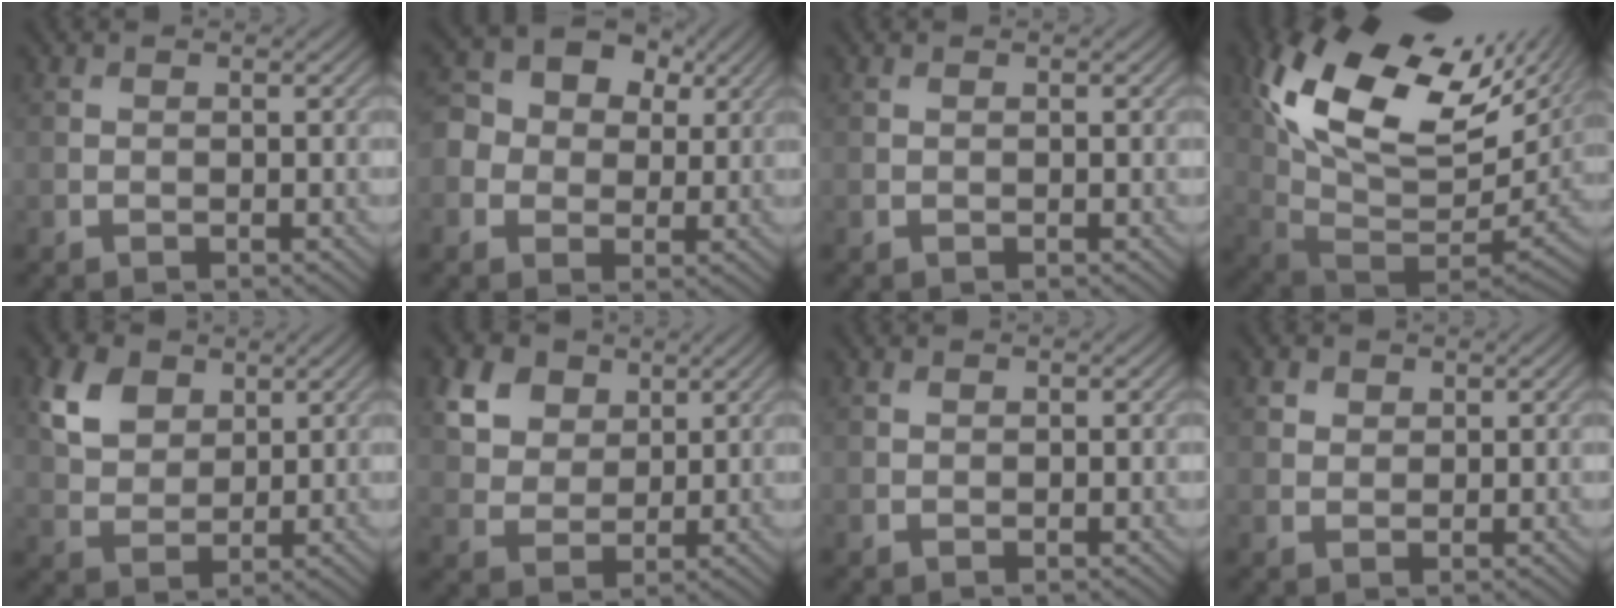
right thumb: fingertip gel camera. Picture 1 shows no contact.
{"total": 8.1, "force": [1.4, 6.9, 4.1], "torque": [-0.104, 0.014, 0.012]}
{"total": 0.0}
{"total": 19.0, "force": [8.7, 9.8, 13.8], "torque": [-0.276, 0.002, 0.171]}
{"total": 6.2, "force": [3.1, 4.2, 3.3], "torque": [-0.081, 0.002, 0.060]}
{"total": 7.2, "force": [3.8, 5.1, 3.3], "torque": [-0.108, -0.001, 0.077]}
{"total": 0.0}
{"total": 1.9, "force": [1.2, 1.4, 0.6], "torque": [-0.015, -0.006, 0.024]}